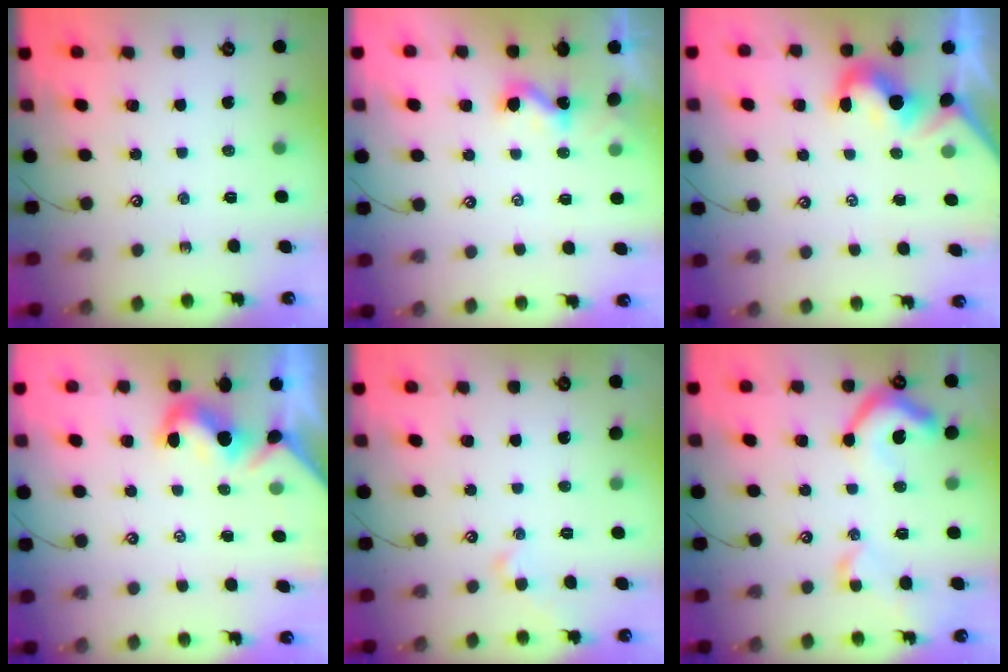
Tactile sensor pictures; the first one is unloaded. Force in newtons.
{"total": 1.1, "press": 1.1, "slide": 0.2}
{"total": 1.7, "press": 1.5, "slide": 0.8}
{"total": 1.9, "press": 1.8, "slide": 0.6}
{"total": 1.1, "press": 1.0, "slide": 0.3}
{"total": 10.0, "press": 9.9, "slide": 1.2}